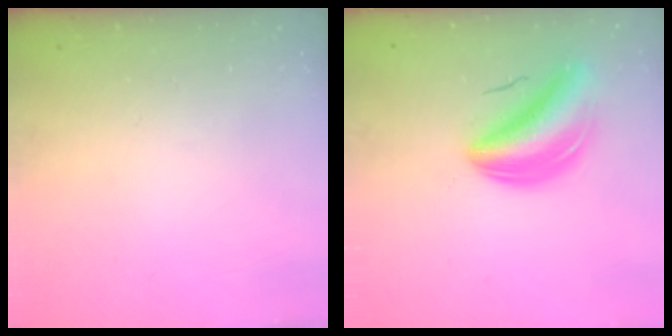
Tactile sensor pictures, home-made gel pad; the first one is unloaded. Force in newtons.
{"total": 8.1, "press": 7.7, "slide": 2.6}